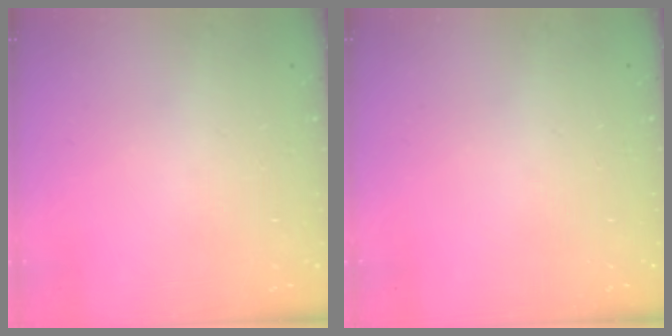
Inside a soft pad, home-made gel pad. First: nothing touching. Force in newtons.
{"total": 0.0}